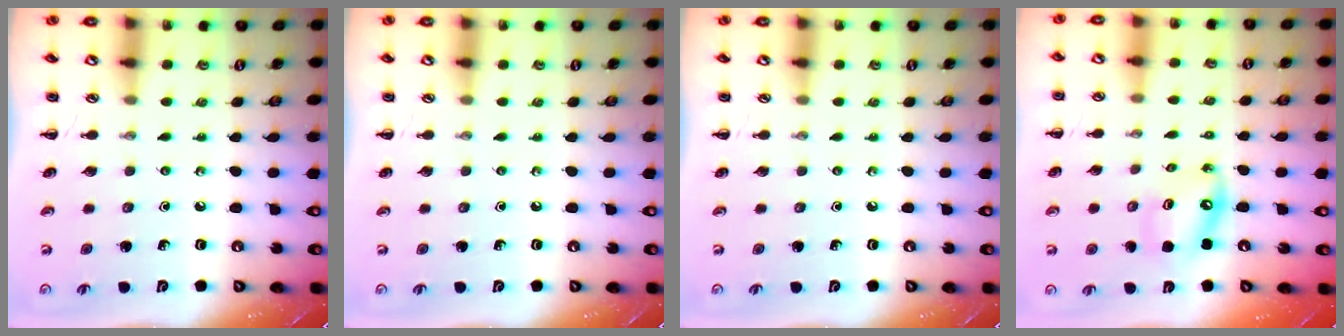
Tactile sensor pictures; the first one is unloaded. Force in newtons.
{"total": 0.0}
{"total": 0.0}
{"total": 8.3, "press": 8.0, "slide": 1.9}